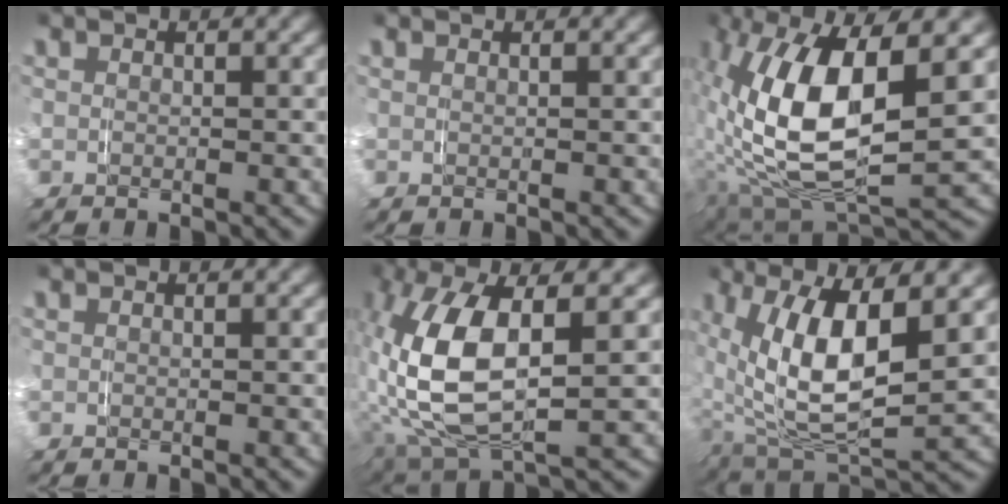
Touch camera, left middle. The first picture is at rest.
{"total": 0.5, "force": [0.2, -0.5, -0.1], "torque": [0.006, 0.005, 0.002]}
{"total": 13.5, "force": [-1.1, 6.9, 11.6], "torque": [-0.246, -0.024, 0.002]}
{"total": 0.0}
{"total": 11.2, "force": [0.1, 5.5, 9.8], "torque": [-0.235, -0.015, 0.020]}
{"total": 11.2, "force": [0.7, 6.0, 9.5], "torque": [-0.194, -0.015, 0.022]}